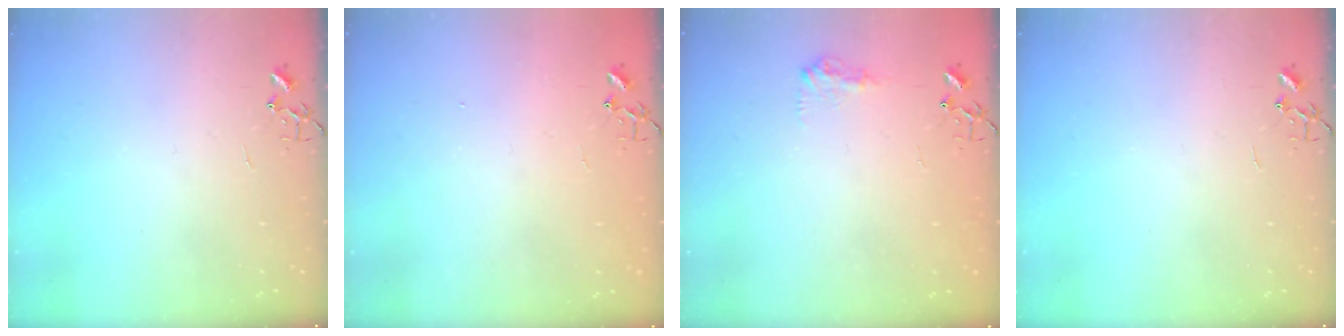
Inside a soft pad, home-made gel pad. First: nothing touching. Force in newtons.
{"total": 1.1, "press": 1.1, "slide": 0.1}
{"total": 7.9, "press": 7.9, "slide": 0.3}
{"total": 0.0}